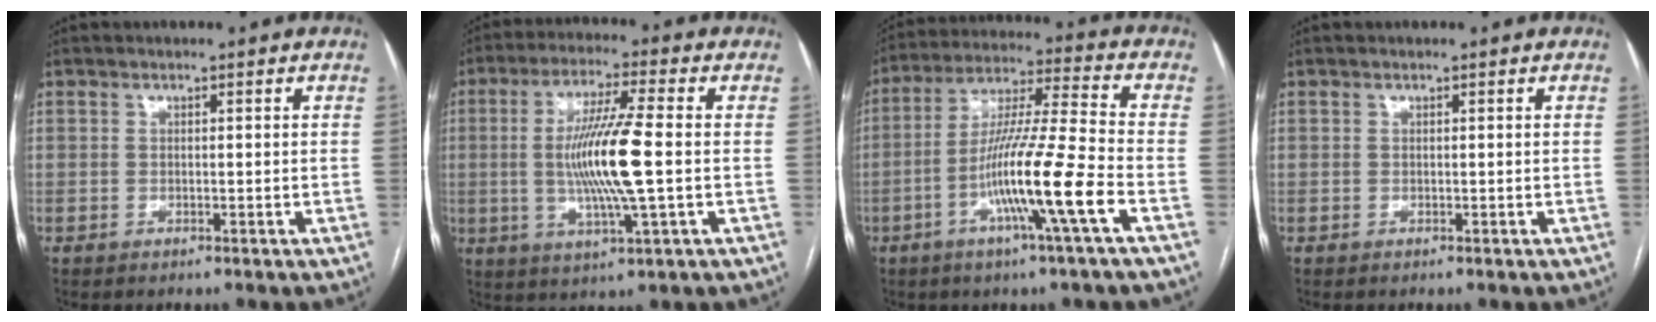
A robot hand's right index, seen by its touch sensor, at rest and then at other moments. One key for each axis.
{"total": 12.2, "fx": -0.5, "fy": 0.2, "fz": 12.2, "tx": -0.236, "ty": -0.005, "tz": -0.011}
{"total": 14.6, "fx": -5.3, "fy": -1.4, "fz": 13.6, "tx": -0.251, "ty": -0.009, "tz": -0.104}
{"total": 0.0}